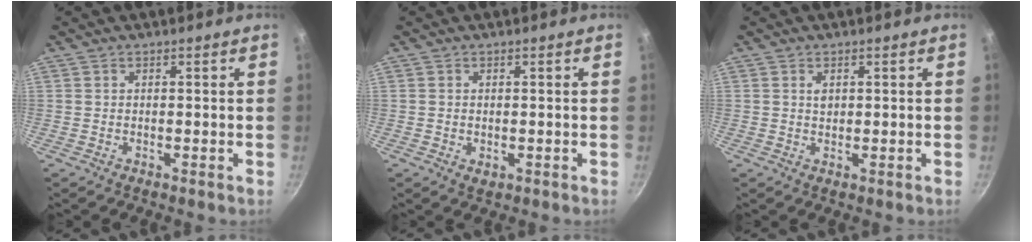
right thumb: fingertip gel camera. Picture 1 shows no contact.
{"total": 1.3, "force": [-0.1, 0.9, 0.9], "torque": [-0.013, -0.004, 0.001]}
{"total": 1.5, "force": [0.5, 0.9, 1.1], "torque": [-0.014, -0.003, 0.008]}